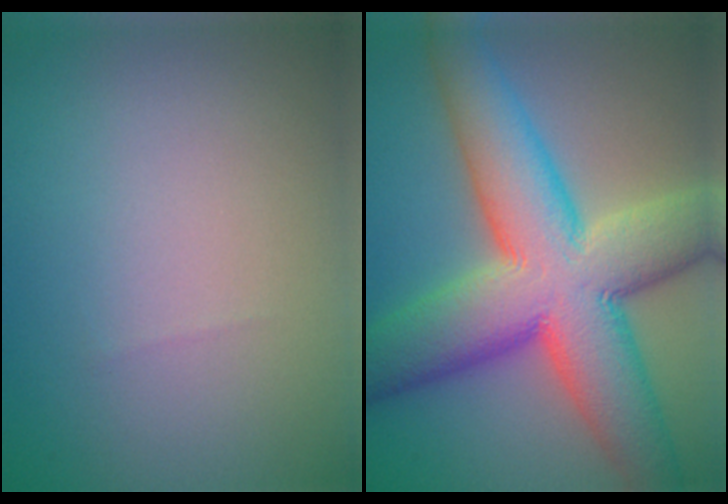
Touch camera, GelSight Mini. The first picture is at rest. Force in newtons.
{"total": 13.5, "press": 13.5, "slide": 0.6}